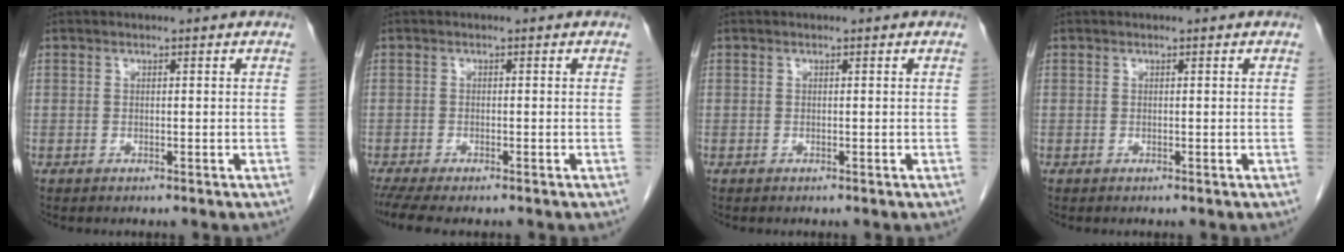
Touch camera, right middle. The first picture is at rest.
{"total": 5.8, "force": [-4.6, 1.3, 3.3], "torque": [-0.055, -0.011, -0.077]}
{"total": 0.0}
{"total": 0.0}